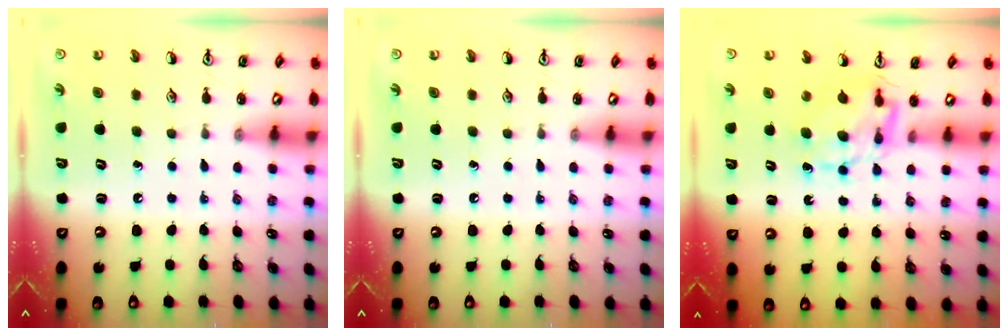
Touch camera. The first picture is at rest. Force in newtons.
{"total": 0.0}
{"total": 6.8, "press": 6.8, "slide": 0.4}